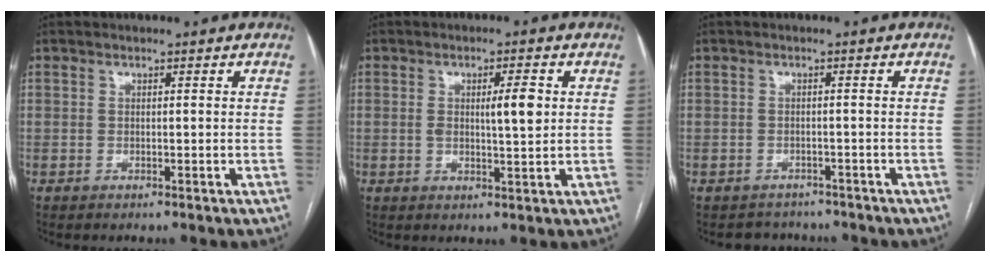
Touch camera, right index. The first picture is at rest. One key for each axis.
{"total": 4.4, "fx": 0.9, "fy": 0.8, "fz": 4.3, "tx": -0.067, "ty": 0.002, "tz": 0.014}
{"total": 3.6, "fx": -3.1, "fy": 1.7, "fz": -0.5, "tx": 0.006, "ty": 0.010, "tz": -0.044}